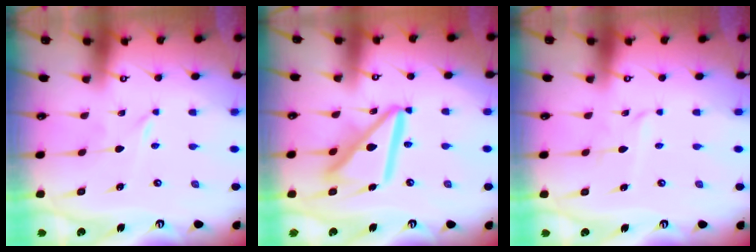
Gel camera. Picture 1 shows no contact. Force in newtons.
{"total": 16.4, "press": 16.3, "slide": 1.7}
{"total": 2.6, "press": 2.6, "slide": 0.1}